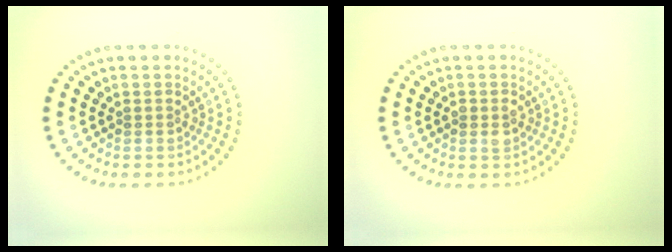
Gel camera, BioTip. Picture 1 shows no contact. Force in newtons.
{"total": 1.1, "press": 1.1, "slide": 0.0}